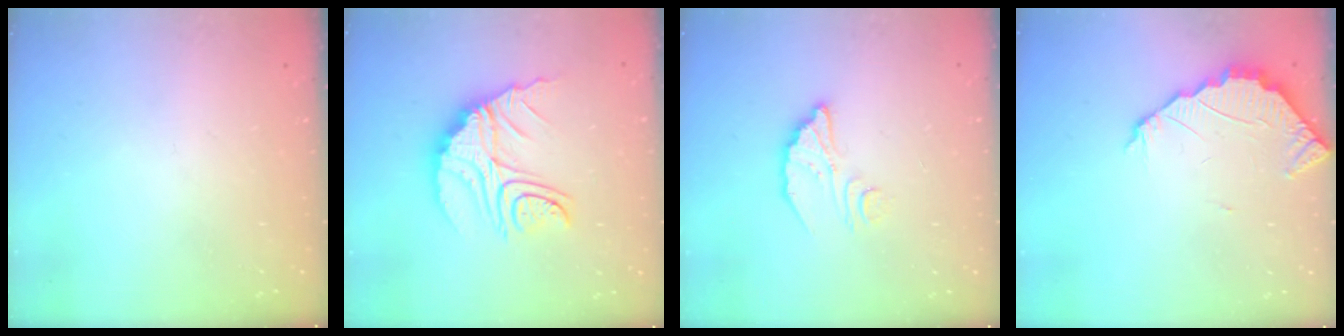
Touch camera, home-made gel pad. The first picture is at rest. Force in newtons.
{"total": 16.1, "press": 16.1, "slide": 1.2}
{"total": 5.9, "press": 5.9, "slide": 0.2}
{"total": 2.6, "press": 2.6, "slide": 0.2}